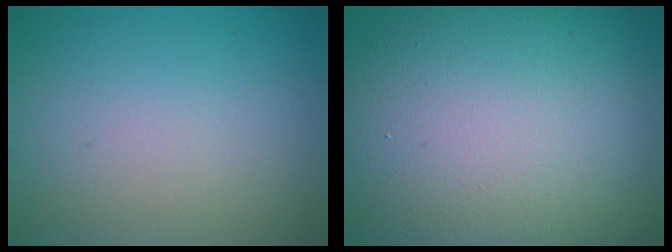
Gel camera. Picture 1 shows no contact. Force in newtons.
{"total": 21.7, "press": 21.7, "slide": 0.8}